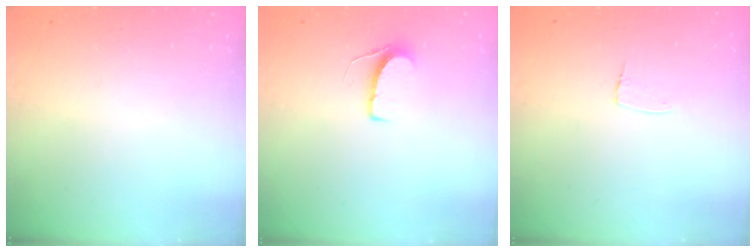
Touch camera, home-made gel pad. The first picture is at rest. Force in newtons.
{"total": 6.4, "press": 6.4, "slide": 0.6}
{"total": 5.4, "press": 5.4, "slide": 0.3}